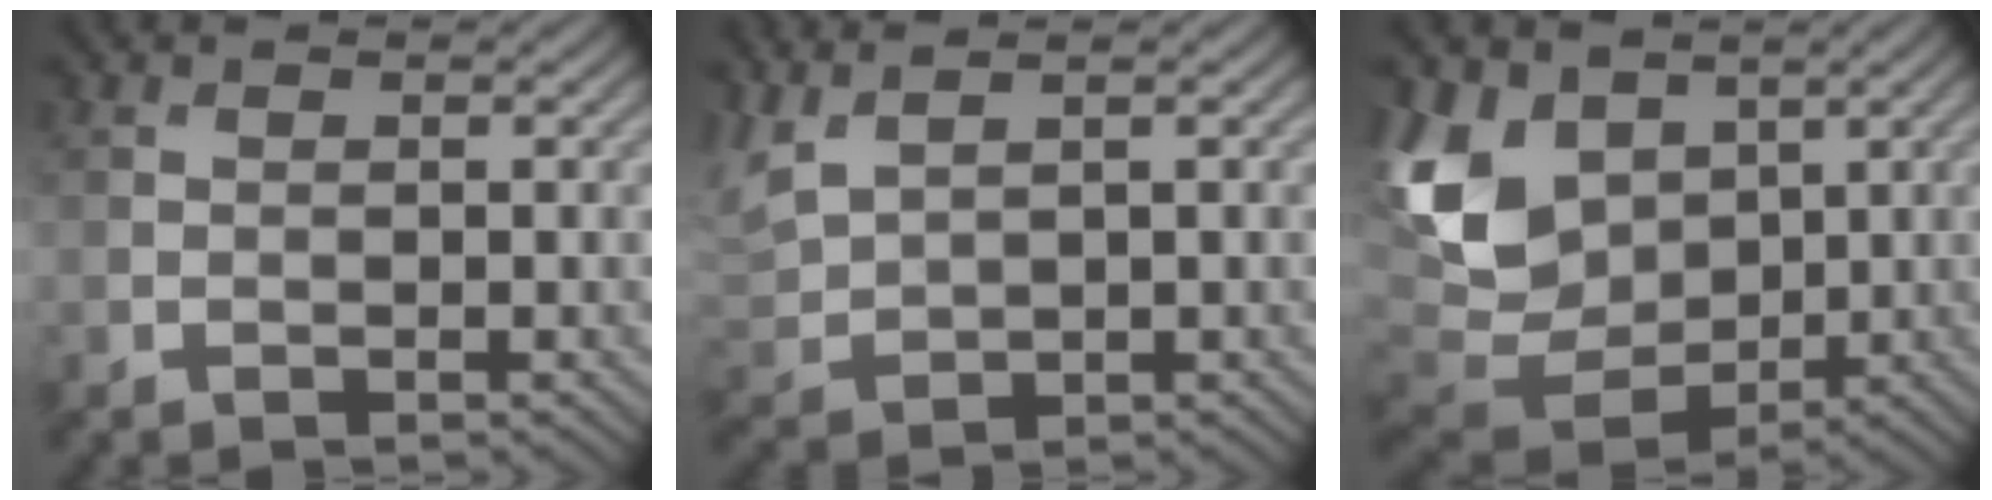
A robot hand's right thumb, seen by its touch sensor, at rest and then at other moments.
{"total": 4.1, "force": [2.8, 1.5, 2.6], "torque": [-0.084, 0.009, 0.061]}
{"total": 13.0, "force": [3.4, 9.7, 7.9], "torque": [-0.234, 0.001, 0.071]}